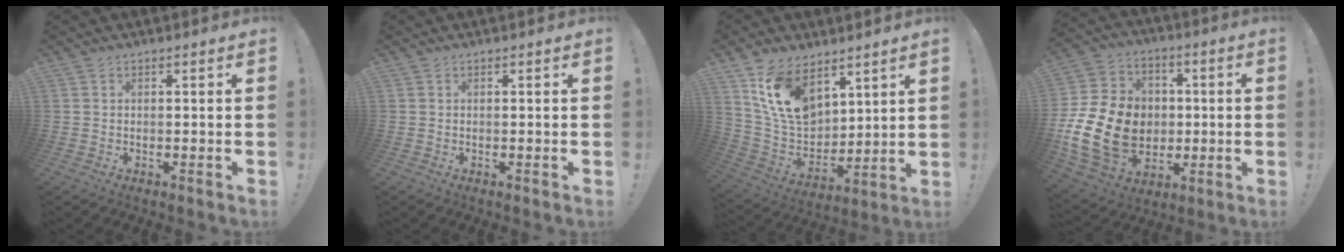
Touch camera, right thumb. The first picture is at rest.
{"total": 0.0}
{"total": 16.0, "force": [8.9, 10.3, 8.3], "torque": [-0.151, -0.043, 0.176]}
{"total": 21.9, "force": [-3.2, 16.8, 13.7], "torque": [-0.266, 0.032, -0.024]}